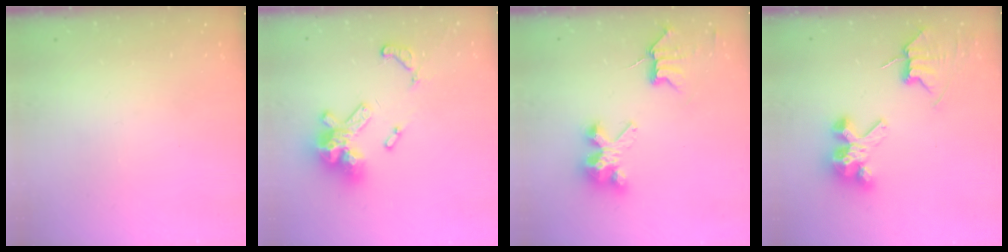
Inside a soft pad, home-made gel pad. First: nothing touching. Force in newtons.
{"total": 15.1, "press": 15.1, "slide": 1.0}
{"total": 6.1, "press": 6.1, "slide": 0.2}
{"total": 7.2, "press": 7.2, "slide": 0.6}